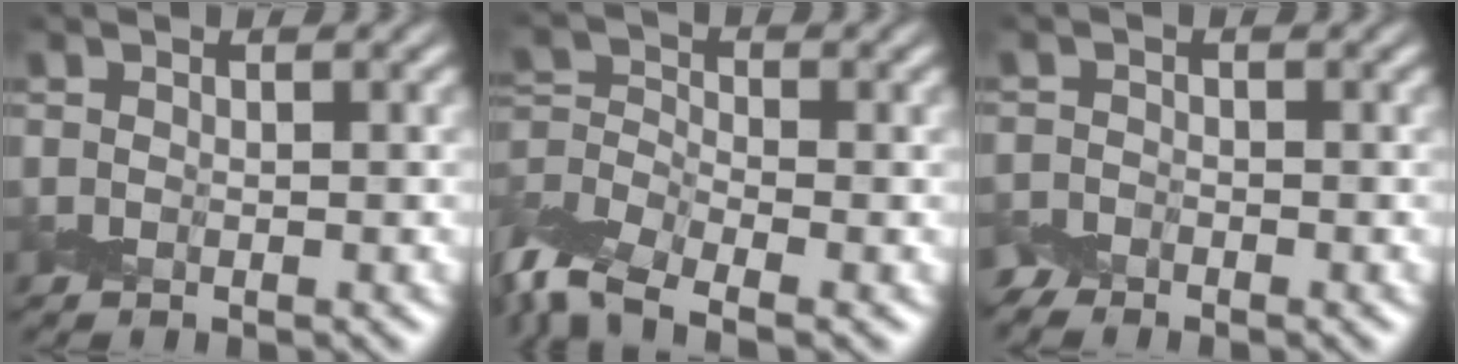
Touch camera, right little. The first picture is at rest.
{"total": 6.1, "force": [-4.2, 2.4, 3.8], "torque": [-0.075, -0.001, -0.099]}
{"total": 1.7, "force": [-1.6, 0.7, 0.2], "torque": [-0.012, -0.001, -0.032]}